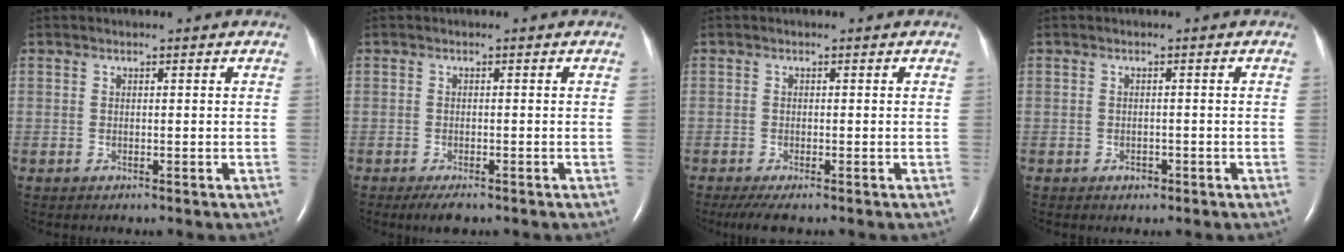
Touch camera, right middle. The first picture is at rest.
{"total": 2.8, "force": [-1.9, 0.8, 1.8], "torque": [-0.034, -0.005, -0.028]}
{"total": 3.7, "force": [-2.7, 0.8, 2.5], "torque": [-0.045, -0.011, -0.043]}
{"total": 1.3, "force": [-0.8, 0.8, 0.6], "torque": [-0.009, 0.003, -0.008]}